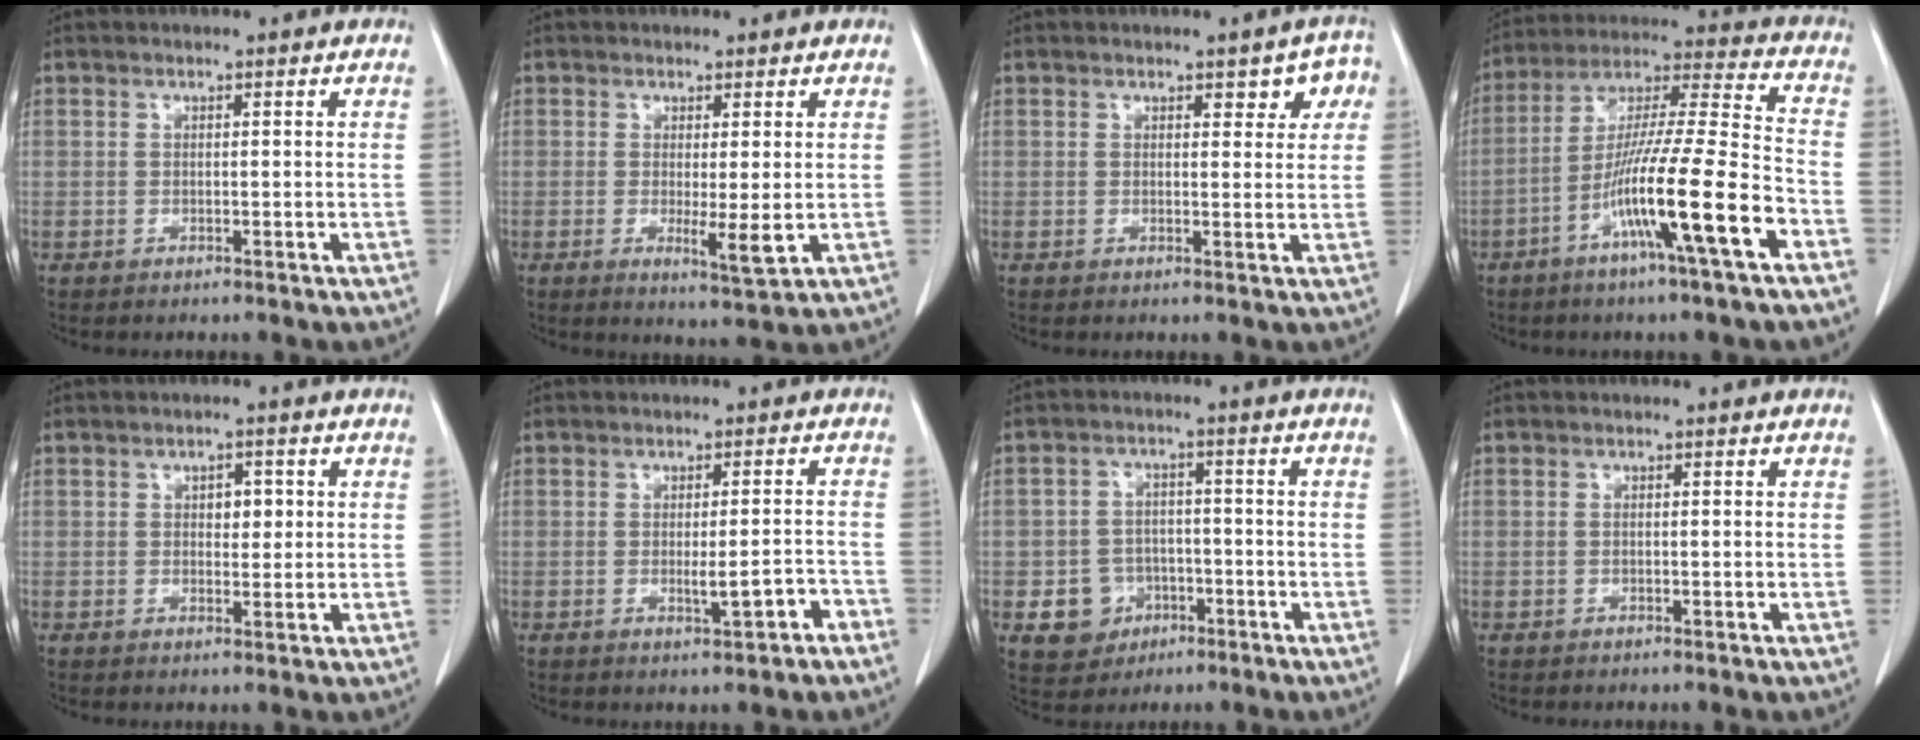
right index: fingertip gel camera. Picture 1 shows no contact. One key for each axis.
{"total": 4.1, "fx": -0.4, "fy": 0.4, "fz": 4.1, "tx": -0.069, "ty": -0.014, "tz": -0.001}
{"total": 4.1, "fx": 1.9, "fy": 2.0, "fz": 3.0, "tx": -0.018, "ty": 0.010, "tz": 0.019}
{"total": 16.6, "fx": -7.3, "fy": -0.6, "fz": 14.9, "tx": -0.275, "ty": -0.008, "tz": -0.130}
{"total": 2.6, "fx": 0.6, "fy": 1.5, "fz": 2.1, "tx": -0.026, "ty": 0.002, "tz": 0.009}
{"total": 3.8, "fx": -1.9, "fy": 0.4, "fz": 3.3, "tx": -0.050, "ty": -0.003, "tz": -0.025}
{"total": 6.4, "fx": -2.5, "fy": 5.7, "fz": 1.6, "tx": -0.028, "ty": 0.009, "tz": -0.028}
{"total": 0.0}